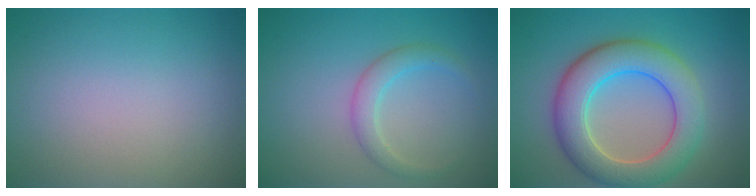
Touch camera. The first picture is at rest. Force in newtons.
{"total": 2.3, "press": 2.2, "slide": 0.3}
{"total": 7.8, "press": 7.8, "slide": 0.2}